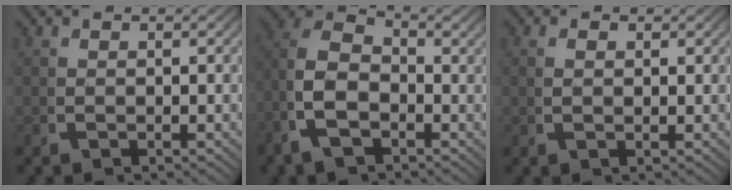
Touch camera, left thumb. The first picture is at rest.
{"total": 6.7, "force": [-0.3, 4.6, 4.9], "torque": [-0.112, -0.012, -0.009]}
{"total": 0.8, "force": [0.5, 0.2, 0.6], "torque": [-0.014, -0.002, 0.013]}